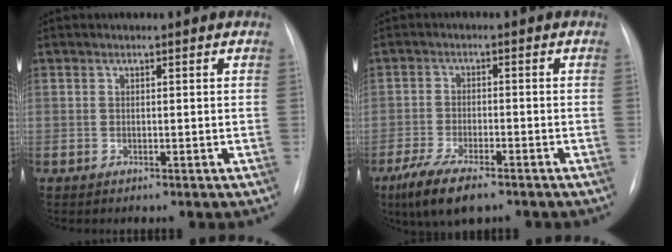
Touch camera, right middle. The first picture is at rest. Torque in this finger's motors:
{"motor_torque": [1.03, -0.88, 0.29, 0.07]}